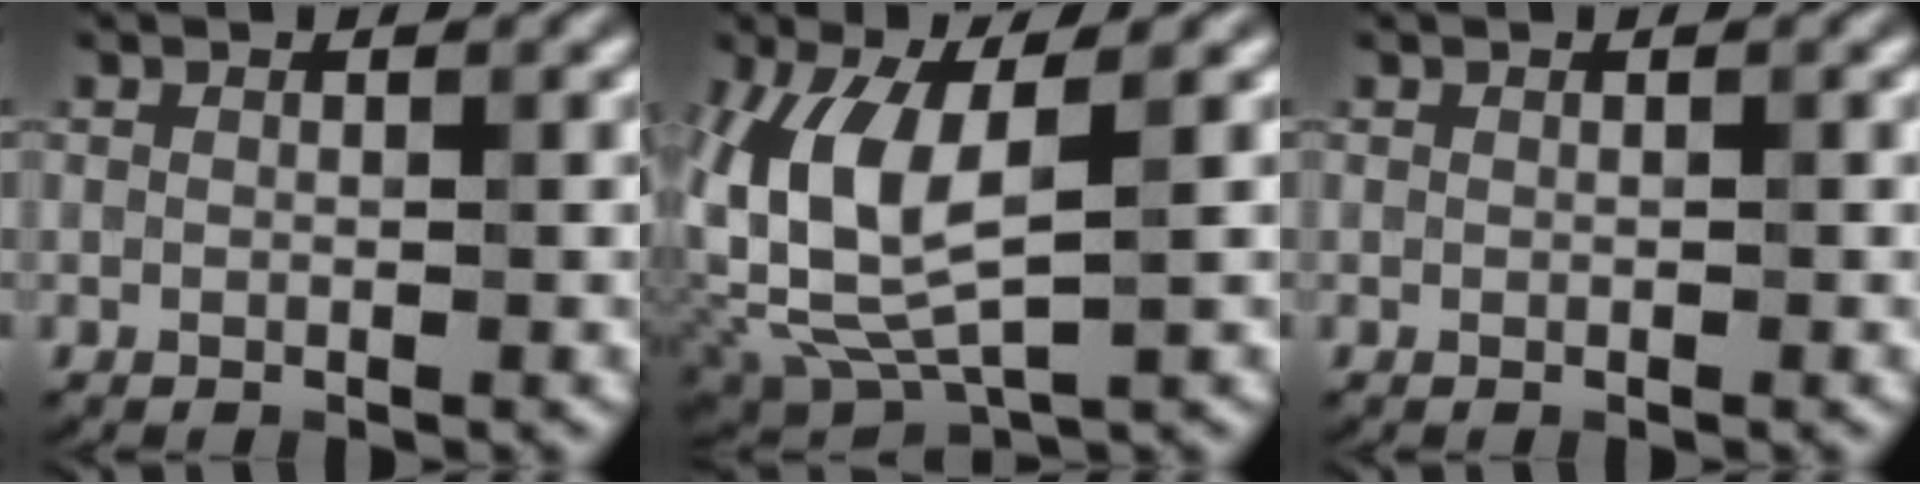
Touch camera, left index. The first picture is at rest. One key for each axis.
{"total": 8.1, "fx": 1.4, "fy": 3.8, "fz": 7.0, "tx": -0.165, "ty": -0.007, "tz": 0.032}
{"total": 0.0}